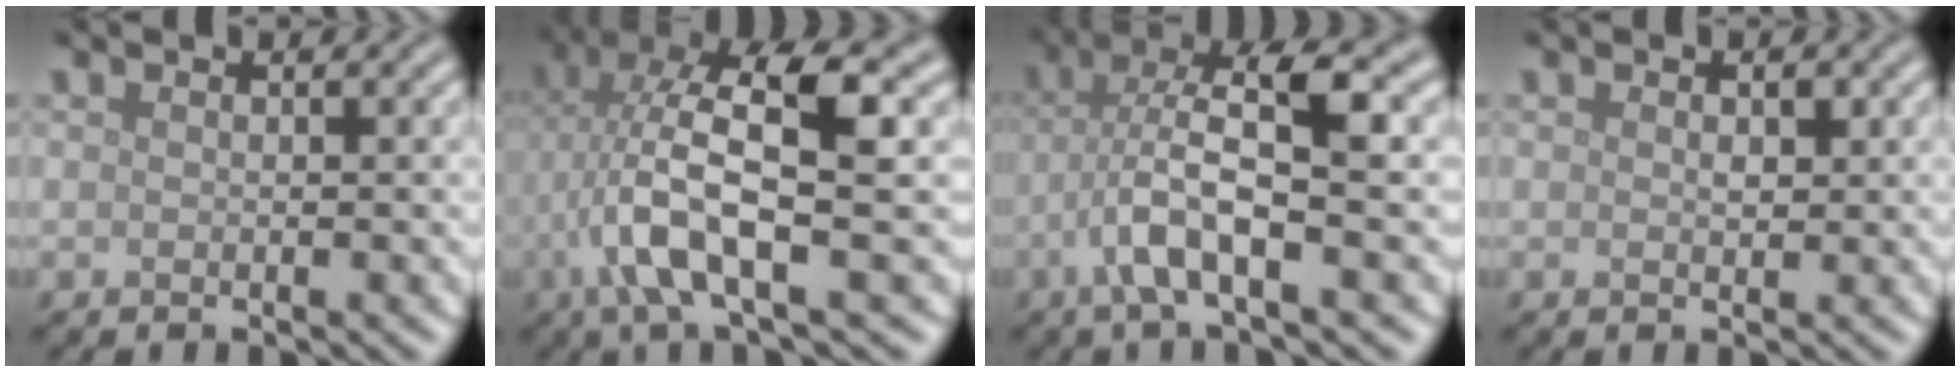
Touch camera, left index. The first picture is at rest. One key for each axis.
{"total": 9.2, "fx": -0.5, "fy": 2.6, "fz": 8.8, "tx": -0.175, "ty": 0.023, "tz": -0.015}
{"total": 6.6, "fx": -1.3, "fy": 1.5, "fz": 6.3, "tx": -0.123, "ty": 0.020, "tz": -0.030}
{"total": 1.1, "fx": 0.3, "fy": 0.6, "fz": 0.9, "tx": -0.013, "ty": -0.001, "tz": 0.005}